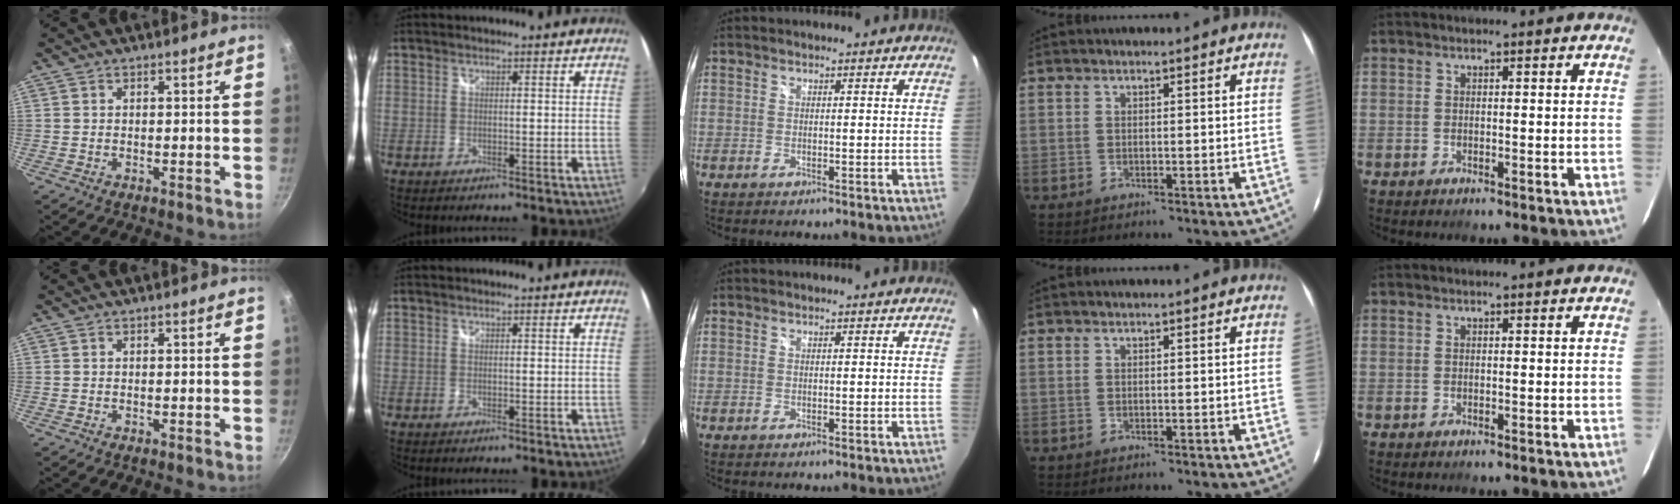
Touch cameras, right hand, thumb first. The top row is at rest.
{}